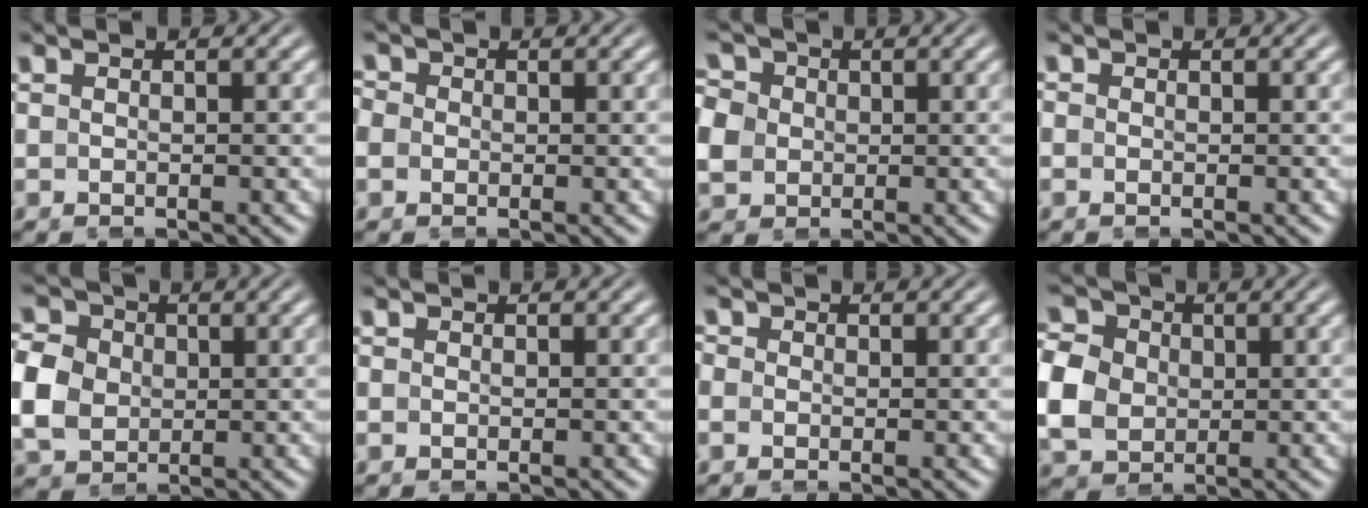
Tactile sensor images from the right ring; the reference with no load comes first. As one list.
[{"total": 3.7, "force": [-0.1, 3.5, 1.2], "torque": [-0.043, -0.004, -0.010]}, {"total": 6.9, "force": [0.8, 6.1, 3.1], "torque": [-0.075, -0.008, 0.009]}, {"total": 1.7, "force": [-0.3, 1.6, 0.5], "torque": [-0.019, -0.002, -0.008]}, {"total": 7.1, "force": [0.8, 6.2, 3.4], "torque": [-0.077, -0.012, 0.015]}, {"total": 1.1, "force": [-0.2, 1.0, 0.3], "torque": [-0.013, -0.004, -0.004]}, {"total": 2.6, "force": [-0.3, 2.5, 0.8], "torque": [-0.025, 0.002, -0.015]}, {"total": 8.2, "force": [0.9, 7.2, 3.9], "torque": [-0.087, -0.010, 0.014]}]